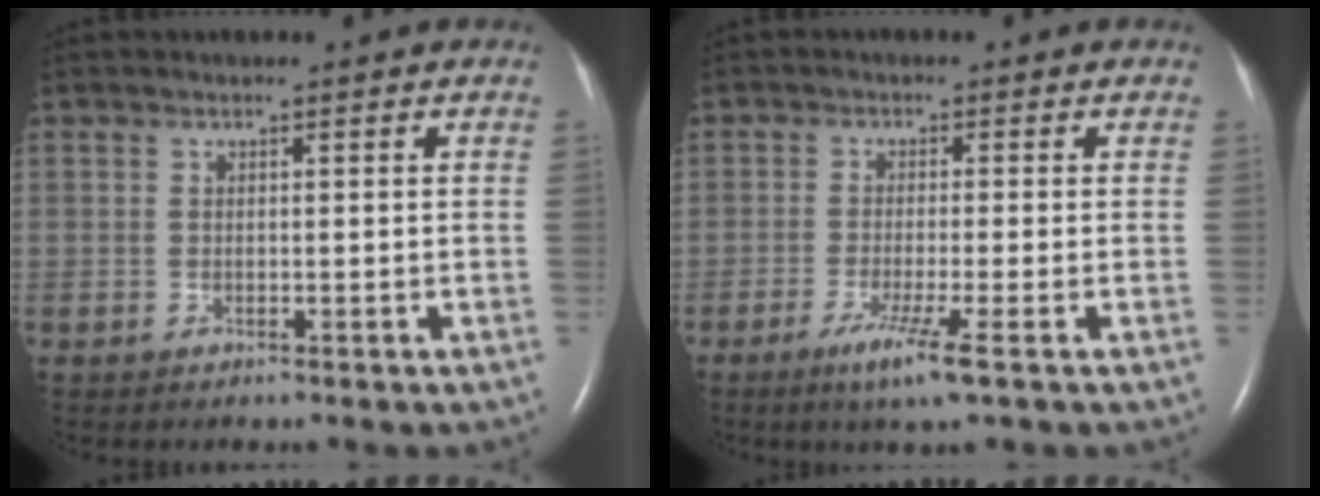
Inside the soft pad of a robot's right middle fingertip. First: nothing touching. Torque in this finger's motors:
{"motor_torque": [0.85, -0.54, 0.28, 0.05]}